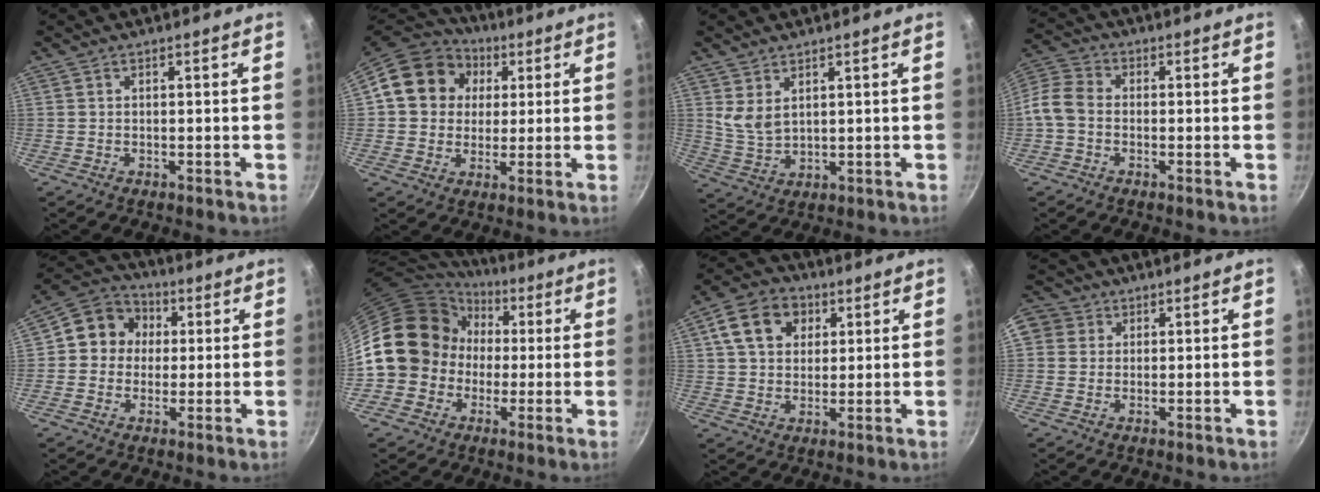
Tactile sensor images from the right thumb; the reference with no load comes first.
{"total": 15.1, "force": [3.6, 13.1, 6.7], "torque": [-0.094, 0.017, 0.049]}
{"total": 4.8, "force": [2.6, 2.6, 3.1], "torque": [-0.055, -0.026, 0.061]}
{"total": 6.3, "force": [-1.6, 4.8, 3.8], "torque": [-0.074, 0.025, -0.050]}
{"total": 9.8, "force": [1.3, 8.9, 3.9], "torque": [-0.029, 0.014, -0.001]}
{"total": 16.0, "force": [0.9, 14.2, 7.2], "torque": [-0.098, 0.042, 0.010]}
{"total": 11.2, "force": [4.0, 8.5, 6.0], "torque": [-0.086, 0.004, 0.057]}
{"total": 7.0, "force": [2.0, 6.3, 2.3], "torque": [-0.024, 0.009, 0.023]}